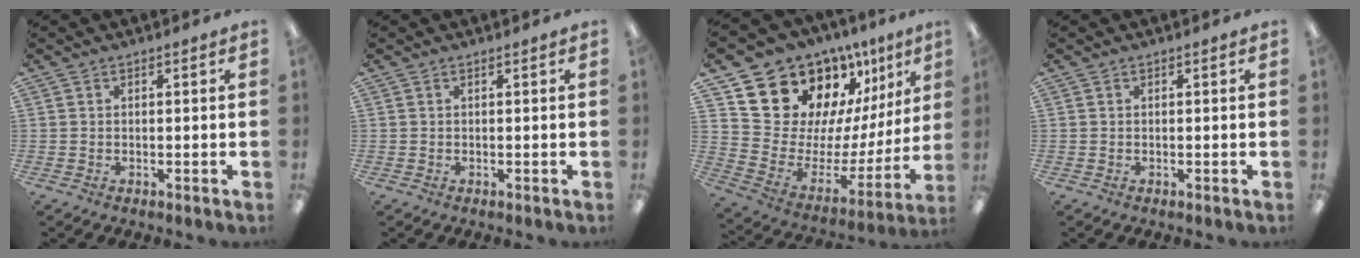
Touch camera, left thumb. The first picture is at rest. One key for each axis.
{"total": 0.0}
{"total": 18.3, "fx": 14.8, "fy": 9.4, "fz": 5.4, "tx": -0.086, "ty": -0.129, "tz": 0.277}
{"total": 0.0}